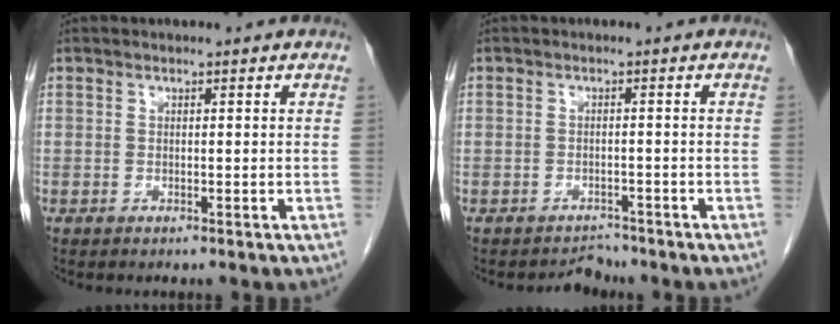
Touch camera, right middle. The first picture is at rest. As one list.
[{"total": 2.0, "force": [-1.7, 0.7, -0.6], "torque": [0.007, -0.002, -0.026]}]